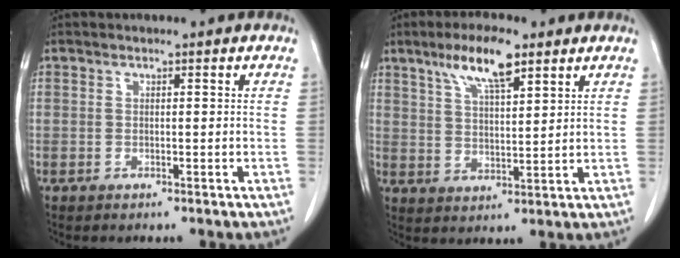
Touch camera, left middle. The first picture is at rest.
{"total": 8.5, "force": [5.4, 1.8, 6.3], "torque": [-0.119, 0.008, 0.097]}